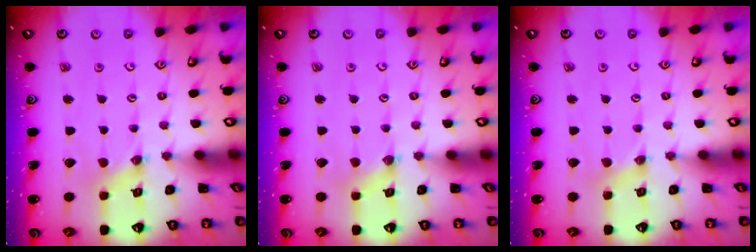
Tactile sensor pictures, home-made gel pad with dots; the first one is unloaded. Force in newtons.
{"total": 1.6, "press": 1.5, "slide": 0.2}
{"total": 2.8, "press": 2.8, "slide": 0.3}